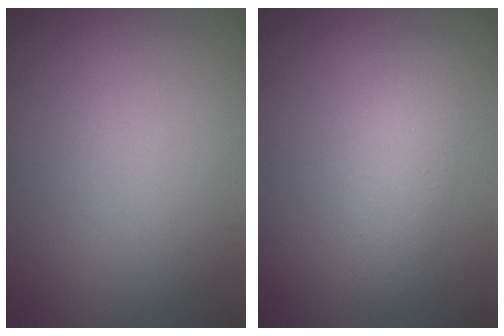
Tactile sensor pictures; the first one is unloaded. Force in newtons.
{"total": 2.2, "press": 2.2, "slide": 0.1}